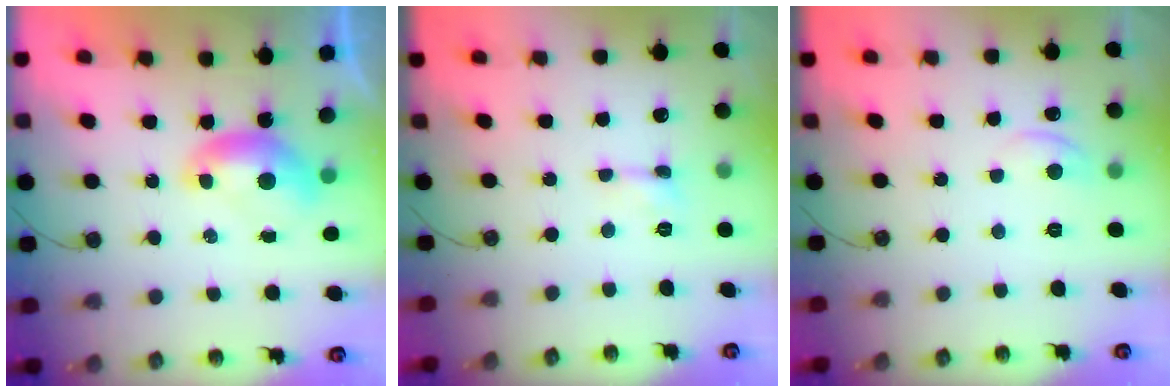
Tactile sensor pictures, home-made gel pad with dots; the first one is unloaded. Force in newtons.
{"total": 0.9, "press": 0.8, "slide": 0.3}
{"total": 1.6, "press": 1.5, "slide": 0.6}